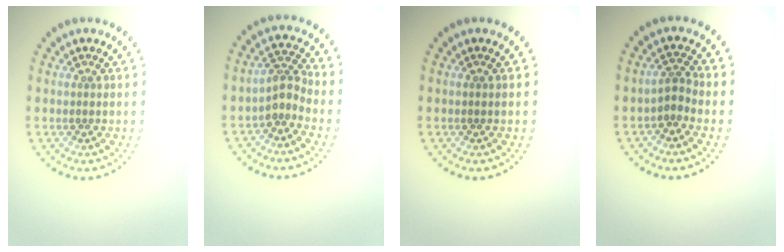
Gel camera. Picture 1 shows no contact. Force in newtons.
{"total": 2.3, "press": 1.7, "slide": 1.6}
{"total": 0.0}
{"total": 1.9, "press": 1.5, "slide": 1.3}